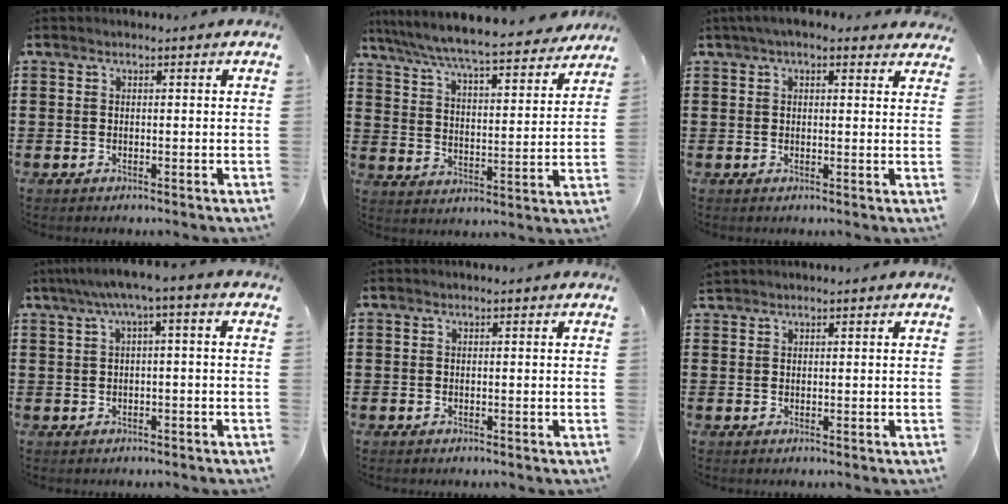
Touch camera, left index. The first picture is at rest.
{"total": 6.9, "force": [6.5, -0.2, 2.4], "torque": [-0.077, -0.048, 0.108]}
{"total": 3.2, "force": [2.4, 1.1, 1.8], "torque": [-0.042, 0.003, 0.045]}
{"total": 3.1, "force": [-0.7, 0.2, 3.0], "torque": [-0.054, 0.002, -0.018]}
{"total": 0.0}
{"total": 0.9, "force": [0.9, 0.2, 0.0], "torque": [-0.004, 0.001, 0.018]}